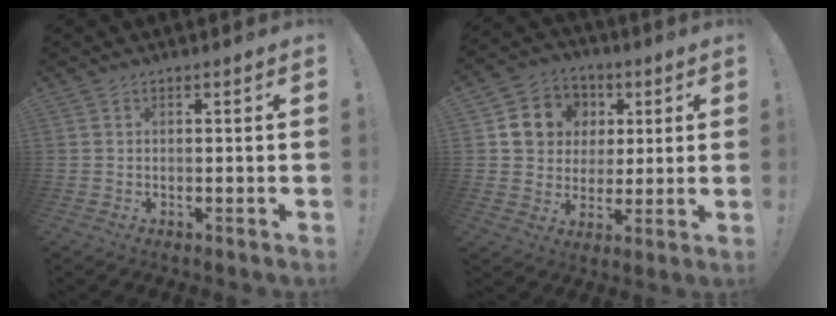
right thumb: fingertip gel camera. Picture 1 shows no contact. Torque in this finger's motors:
{"motor_torque": [1.32, 1.35, 0.11, -0.09, 0.01]}